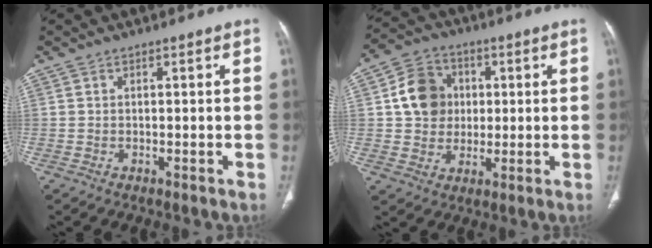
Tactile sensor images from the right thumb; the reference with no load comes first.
{"total": 10.7, "force": [1.6, 9.3, 5.0], "torque": [-0.057, 0.005, 0.023]}